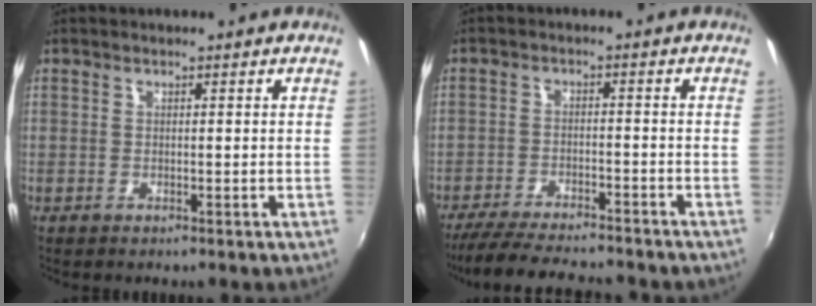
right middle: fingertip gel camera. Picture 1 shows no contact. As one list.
[{"total": 14.7, "force": [-12.9, 2.5, 6.7], "torque": [-0.140, -0.025, -0.199]}]